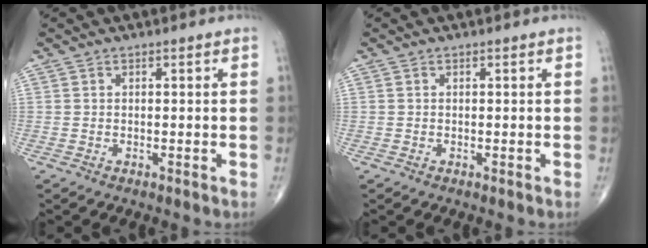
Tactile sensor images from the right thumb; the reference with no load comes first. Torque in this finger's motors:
{"motor_torque": [0.25, 0.11, 0.12, -0.16, -0.10]}